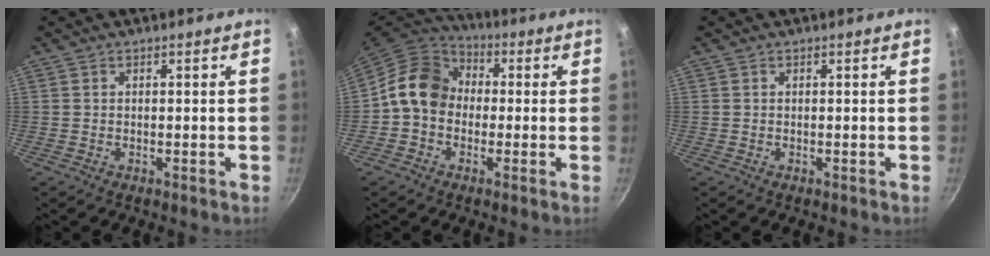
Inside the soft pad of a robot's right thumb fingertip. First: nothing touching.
{"total": 11.4, "force": [0.0, 9.4, 6.4], "torque": [-0.076, 0.031, -0.024]}
{"total": 0.0}